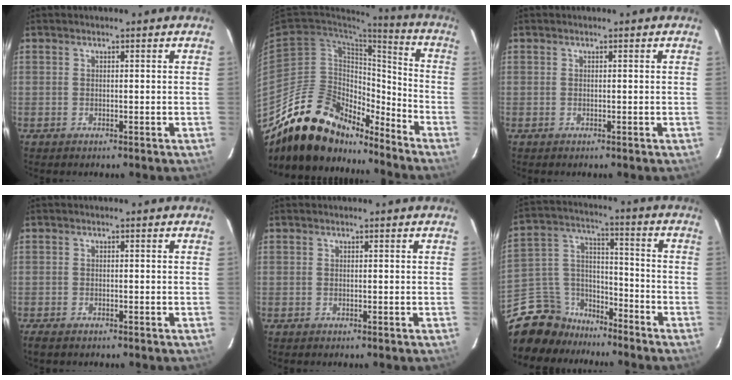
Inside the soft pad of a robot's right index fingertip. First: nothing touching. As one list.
[{"total": 20.3, "force": [-16.5, 9.1, 7.6], "torque": [-0.146, 0.024, -0.274]}, {"total": 0.0}, {"total": 2.6, "force": [-2.0, 0.9, 1.3], "torque": [-0.034, -0.008, -0.037]}, {"total": 0.0}, {"total": 13.8, "force": [-11.0, 8.0, 2.5], "torque": [-0.086, 0.063, -0.196]}]